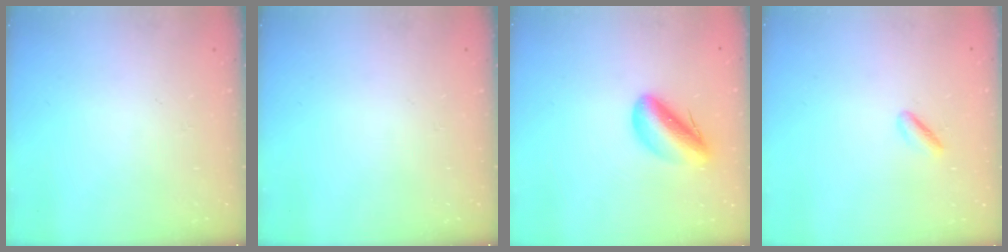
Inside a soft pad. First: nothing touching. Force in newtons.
{"total": 0.0}
{"total": 9.7, "press": 9.3, "slide": 2.8}
{"total": 1.6, "press": 1.2, "slide": 1.1}